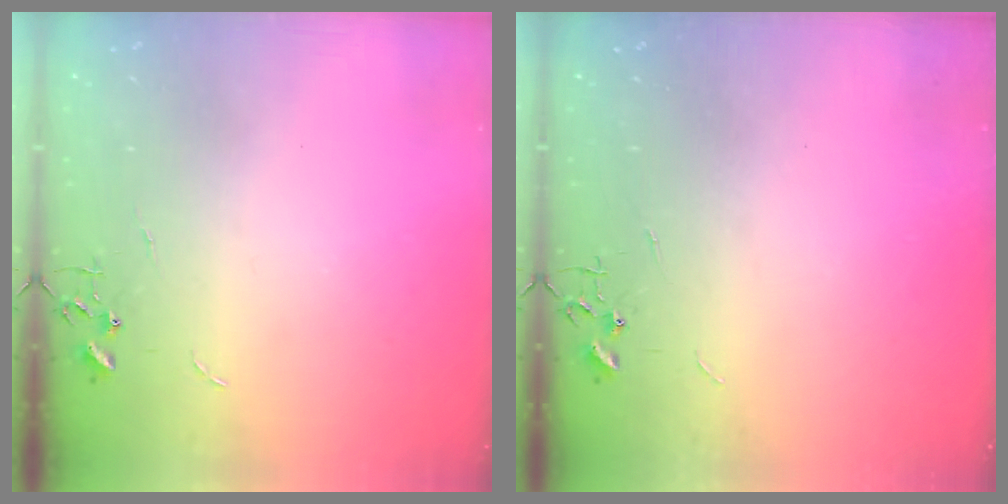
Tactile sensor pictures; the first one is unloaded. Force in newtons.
{"total": 0.0}